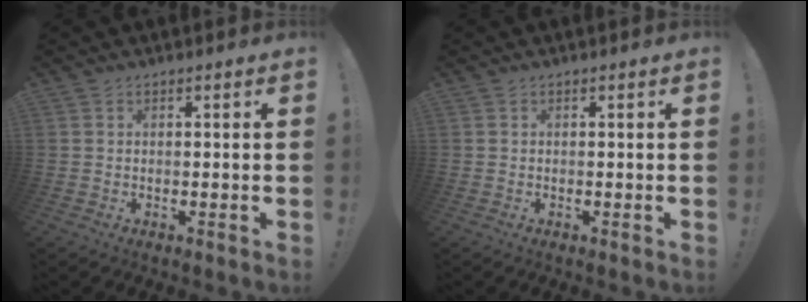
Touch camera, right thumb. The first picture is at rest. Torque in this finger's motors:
{"motor_torque": [0.00, 0.00, 0.00, 0.00, 0.00]}